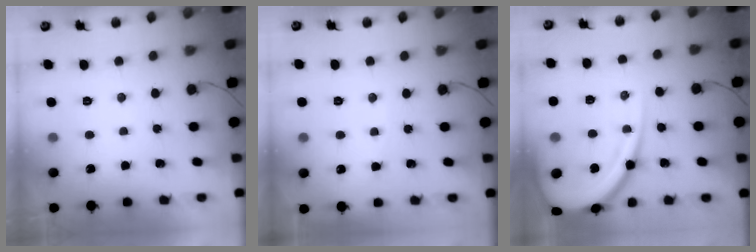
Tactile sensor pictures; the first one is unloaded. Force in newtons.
{"total": 2.5, "press": 2.5, "slide": 0.3}
{"total": 17.9, "press": 17.8, "slide": 1.2}